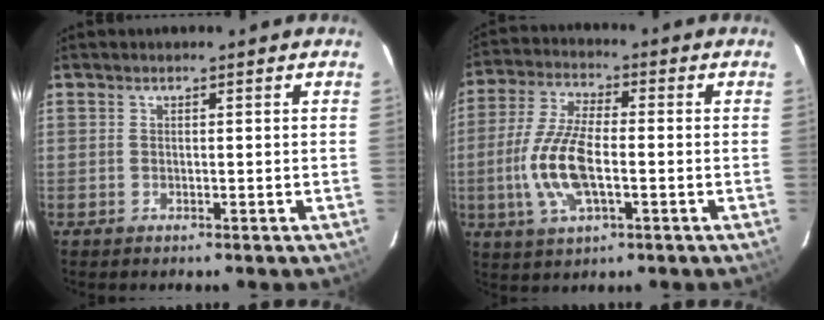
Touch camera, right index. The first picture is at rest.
{"total": 12.0, "force": [-2.5, 4.5, 10.8], "torque": [-0.235, -0.002, -0.050]}